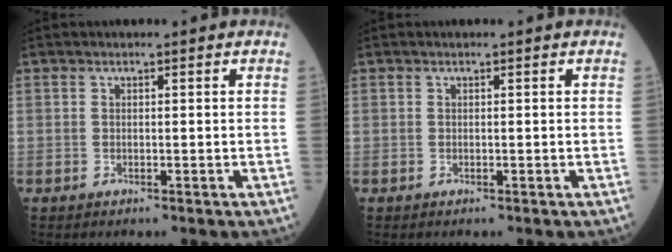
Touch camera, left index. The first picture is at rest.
{"total": 0.0}